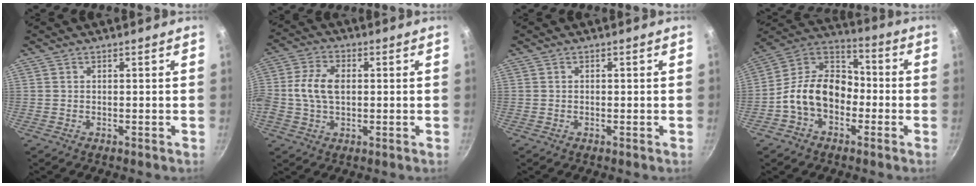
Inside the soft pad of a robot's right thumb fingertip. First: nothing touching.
{"total": 8.2, "force": [0.3, 5.2, 6.3], "torque": [-0.133, 0.015, 0.005]}
{"total": 0.0}
{"total": 14.8, "force": [-3.4, 10.5, 9.9], "torque": [-0.154, 0.052, -0.073]}